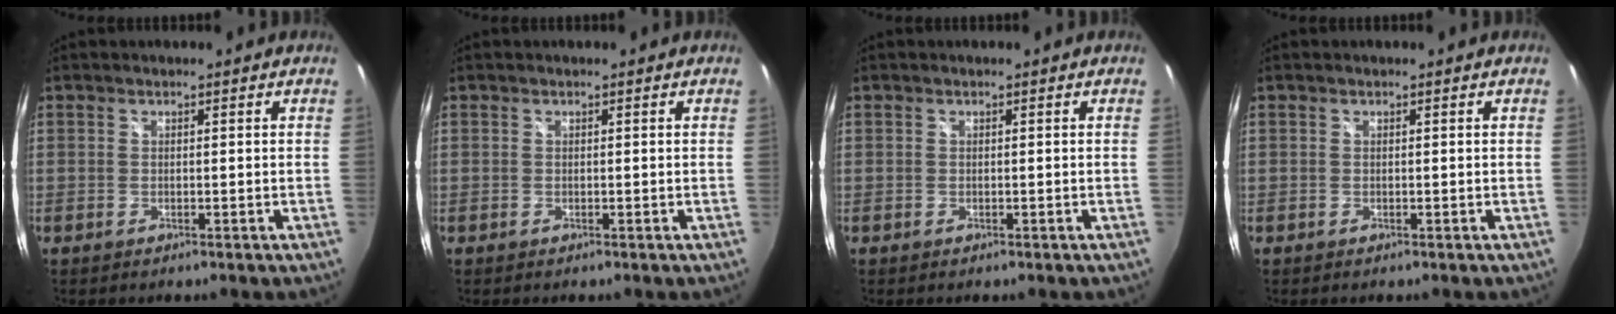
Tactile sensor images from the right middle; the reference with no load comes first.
{"total": 0.0}
{"total": 0.0}
{"total": 0.0}